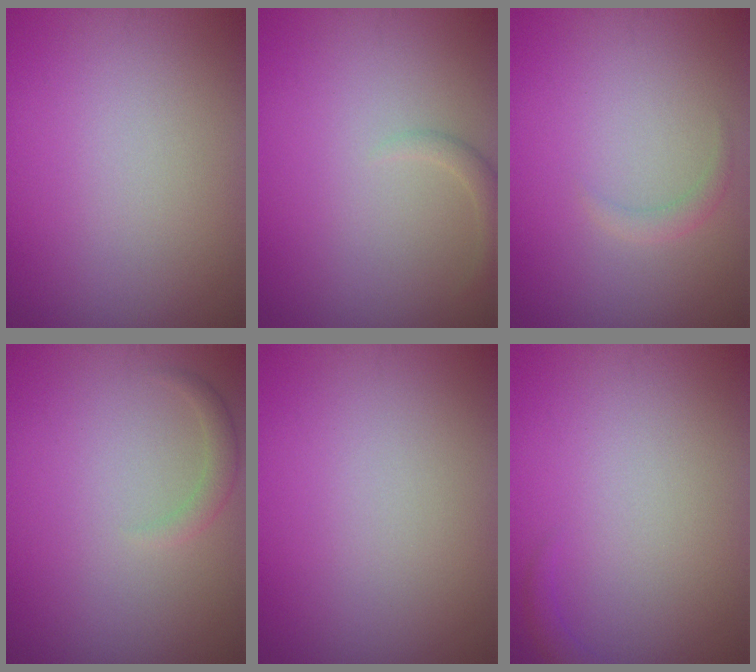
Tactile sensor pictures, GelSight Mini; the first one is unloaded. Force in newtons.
{"total": 1.2, "press": 1.2, "slide": 0.1}
{"total": 1.0, "press": 1.0, "slide": 0.0}
{"total": 1.3, "press": 1.3, "slide": 0.1}
{"total": 0.0}
{"total": 0.9, "press": 0.9, "slide": 0.1}